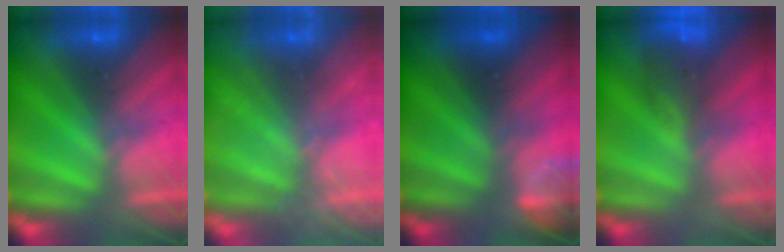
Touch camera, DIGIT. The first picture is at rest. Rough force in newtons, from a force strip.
{"total": 2.4}
{"total": 7.6}
{"total": 8.7}